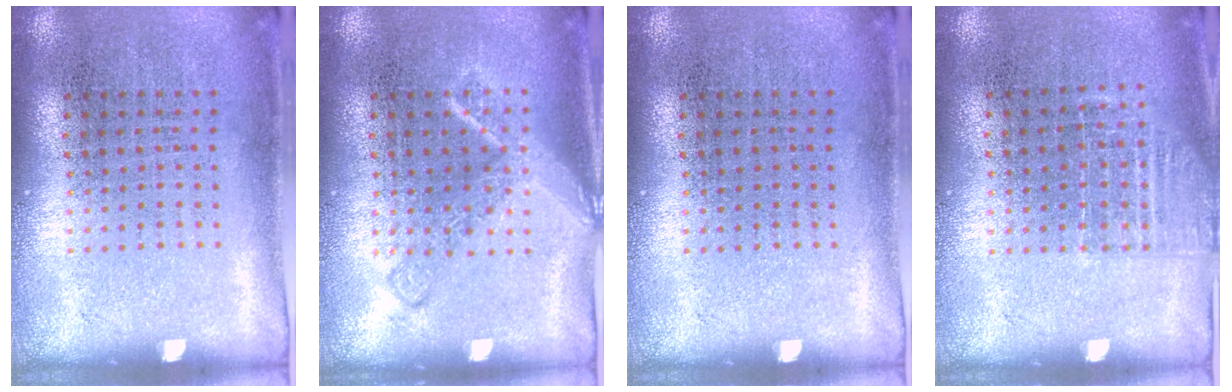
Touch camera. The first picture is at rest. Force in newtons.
{"total": 2.1, "press": 2.1, "slide": 0.3}
{"total": 0.0}
{"total": 1.1, "press": 1.0, "slide": 0.5}